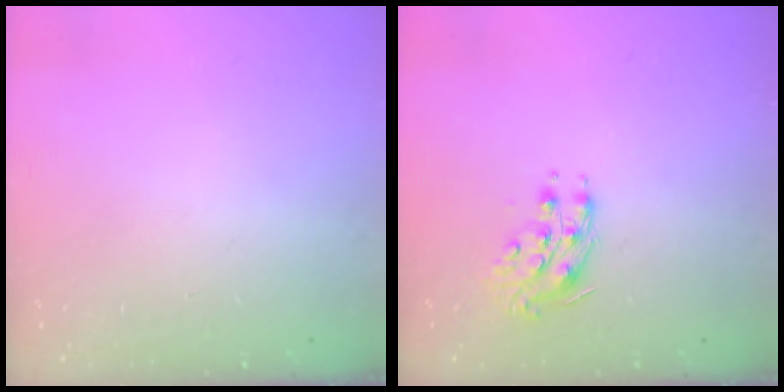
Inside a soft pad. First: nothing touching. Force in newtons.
{"total": 9.3, "press": 9.3, "slide": 0.2}